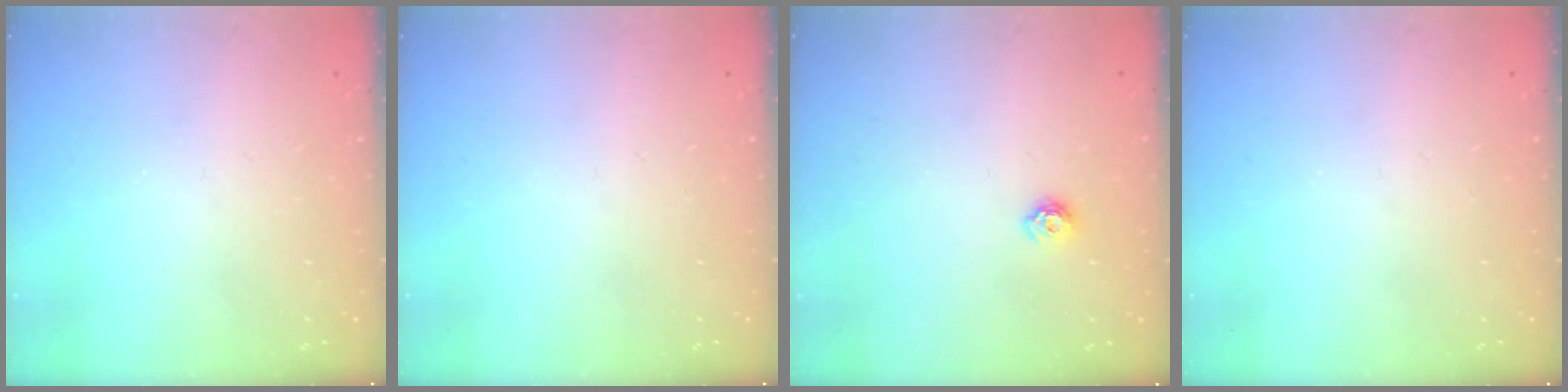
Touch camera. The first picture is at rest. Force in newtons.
{"total": 0.0}
{"total": 5.7, "press": 5.7, "slide": 0.7}
{"total": 0.0}